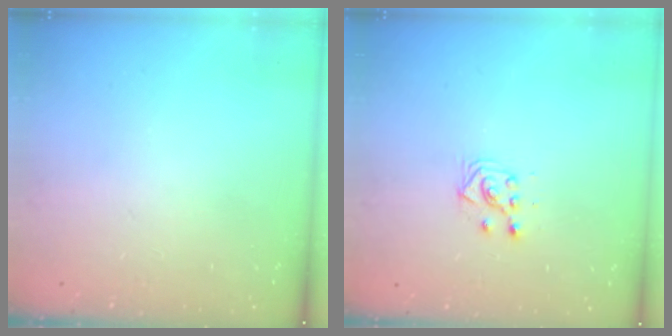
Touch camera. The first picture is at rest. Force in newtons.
{"total": 3.7, "press": 3.6, "slide": 0.9}